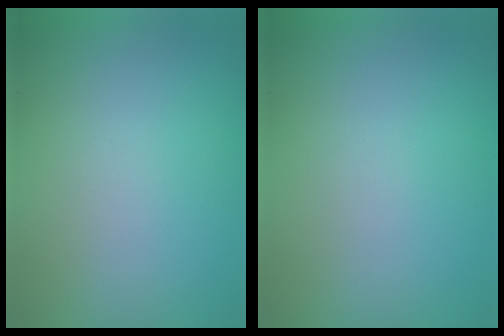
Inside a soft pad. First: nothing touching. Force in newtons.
{"total": 0.0}